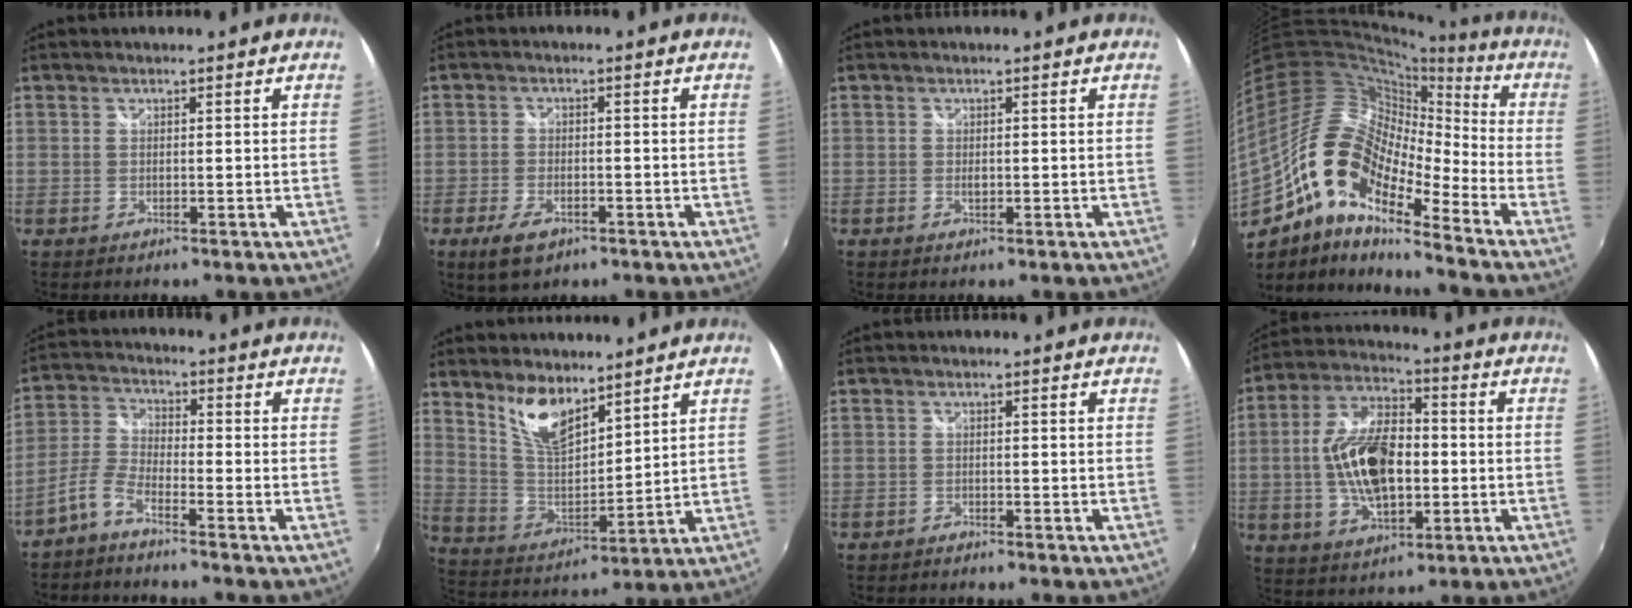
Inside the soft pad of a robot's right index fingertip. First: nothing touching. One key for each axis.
{"total": 5.8, "fx": -3.4, "fy": 2.9, "fz": 3.7, "tx": -0.092, "ty": -0.011, "tz": -0.060}
{"total": 0.9, "fx": -0.1, "fy": 0.6, "fz": 0.6, "tx": -0.010, "ty": -0.001, "tz": -0.003}
{"total": 17.5, "fx": -9.4, "fy": 7.3, "fz": 12.8, "tx": -0.214, "ty": -0.009, "tz": -0.195}
{"total": 4.4, "fx": -3.3, "fy": 1.1, "fz": 2.7, "tx": -0.070, "ty": 0.012, "tz": -0.078}
{"total": 10.4, "fx": 7.4, "fy": 3.8, "fz": 6.1, "tx": -0.116, "ty": -0.003, "tz": 0.149}
{"total": 1.3, "fx": -1.3, "fy": 0.3, "fz": 0.1, "tx": -0.010, "ty": -0.003, "tz": -0.026}
{"total": 15.2, "fx": -1.5, "fy": 8.2, "fz": 12.7, "tx": -0.246, "ty": 0.010, "tz": -0.025}